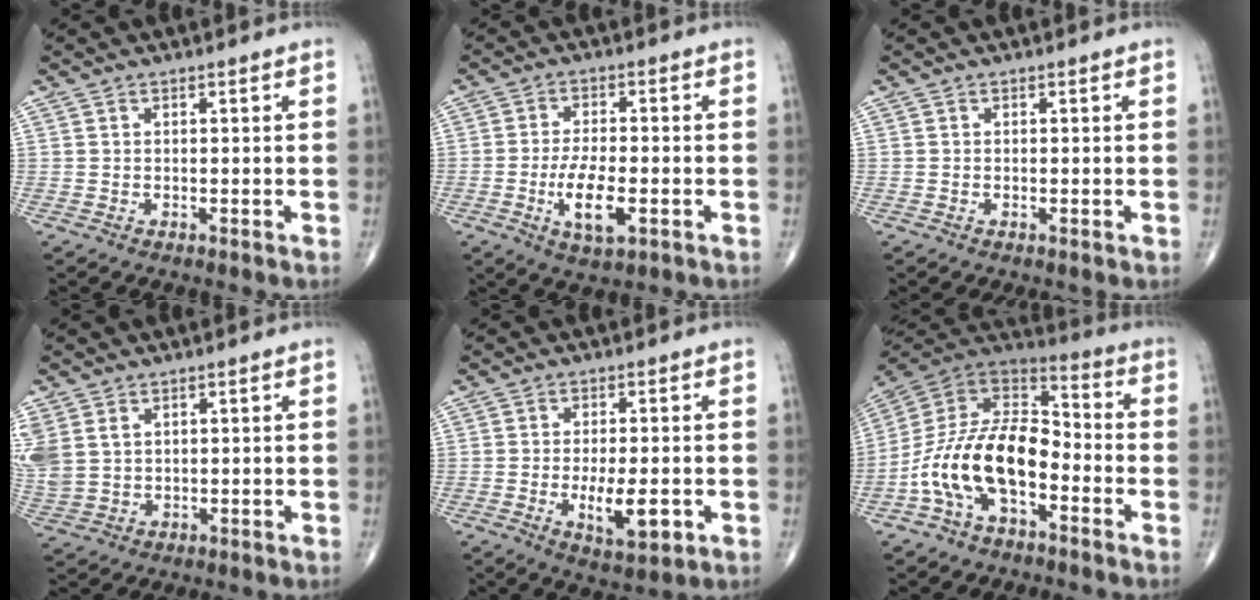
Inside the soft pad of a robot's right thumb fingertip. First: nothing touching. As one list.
[{"total": 8.2, "force": [-2.5, 3.3, 7.1], "torque": [-0.133, 0.001, -0.041]}, {"total": 0.0}, {"total": 8.1, "force": [2.7, 5.8, 4.9], "torque": [-0.134, 0.001, 0.069]}, {"total": 8.0, "force": [-2.0, 3.0, 7.1], "torque": [-0.115, -0.011, -0.026]}, {"total": 17.4, "force": [-5.8, 9.5, 13.3], "torque": [-0.233, 0.066, -0.112]}]